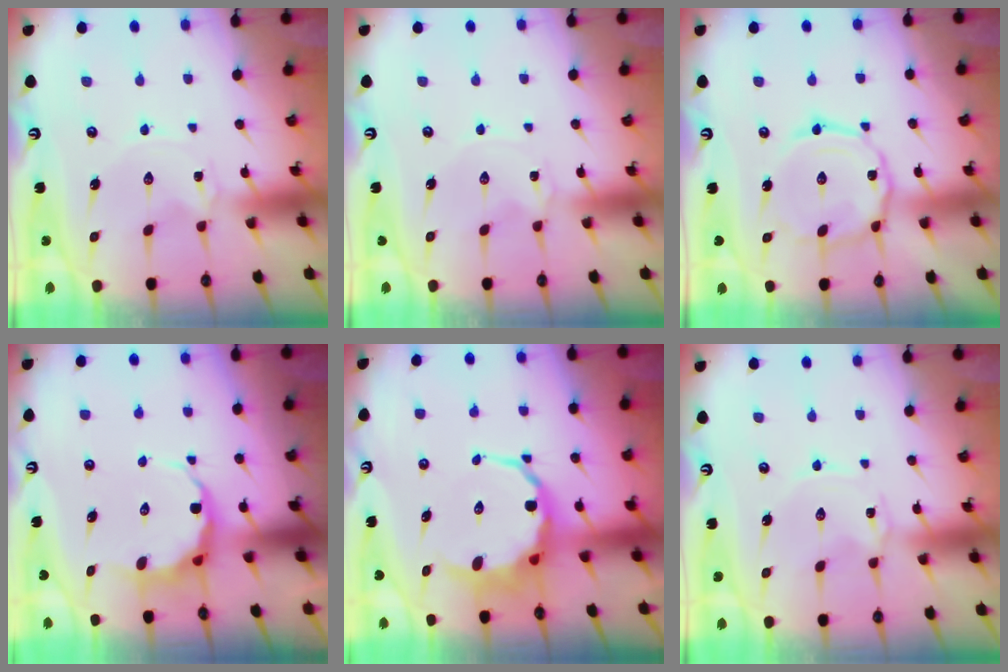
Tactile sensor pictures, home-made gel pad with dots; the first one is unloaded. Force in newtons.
{"total": 1.2, "press": 1.2, "slide": 0.3}
{"total": 9.1, "press": 9.0, "slide": 0.5}
{"total": 6.8, "press": 6.6, "slide": 1.6}
{"total": 7.5, "press": 7.2, "slide": 2.1}
{"total": 1.0, "press": 1.0, "slide": 0.1}